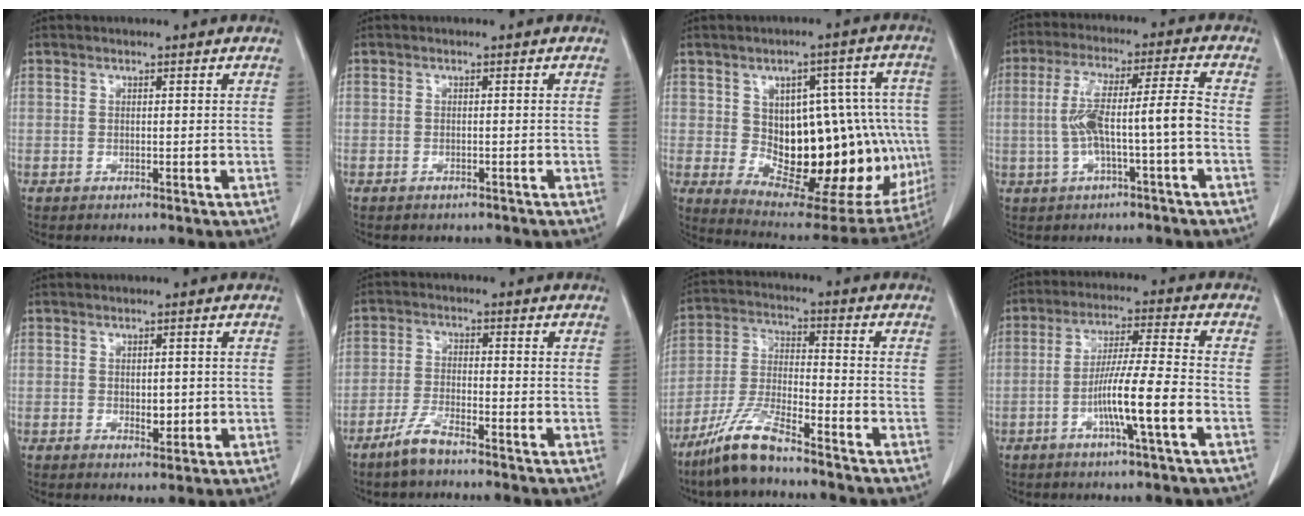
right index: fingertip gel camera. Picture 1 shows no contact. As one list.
[{"total": 1.6, "force": [-1.4, 0.7, 0.3], "torque": [-0.014, -0.003, -0.014]}, {"total": 22.0, "force": [-1.4, 10.6, 19.2], "torque": [-0.215, 0.033, 0.013]}, {"total": 9.4, "force": [-1.7, 0.3, 9.3], "torque": [-0.178, 0.030, -0.027]}, {"total": 2.4, "force": [0.0, 1.4, 1.9], "torque": [-0.024, -0.001, 0.008]}, {"total": 4.6, "force": [-3.6, 0.7, 2.7], "torque": [-0.064, -0.006, -0.071]}, {"total": 9.5, "force": [-7.4, 1.1, 5.9], "torque": [-0.132, -0.021, -0.147]}, {"total": 9.4, "force": [-3.3, -0.6, 8.8], "torque": [-0.161, 0.003, -0.061]}]